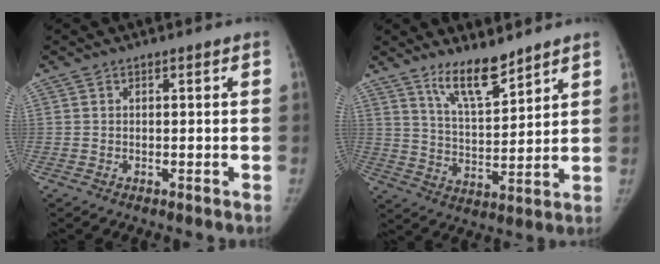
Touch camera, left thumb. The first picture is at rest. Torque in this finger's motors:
{"motor_torque": [1.07, 0.41, 0.05, -0.41, 0.14]}